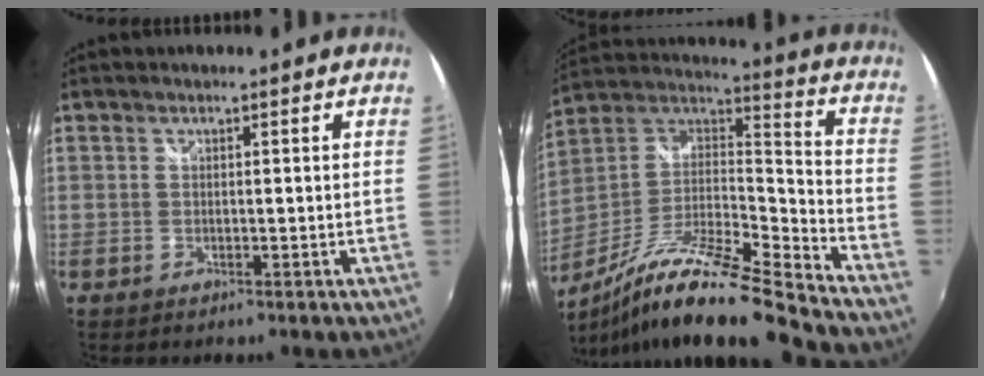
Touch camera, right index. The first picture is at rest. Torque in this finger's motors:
{"motor_torque": [0.81, -0.81, 0.19, 0.10]}